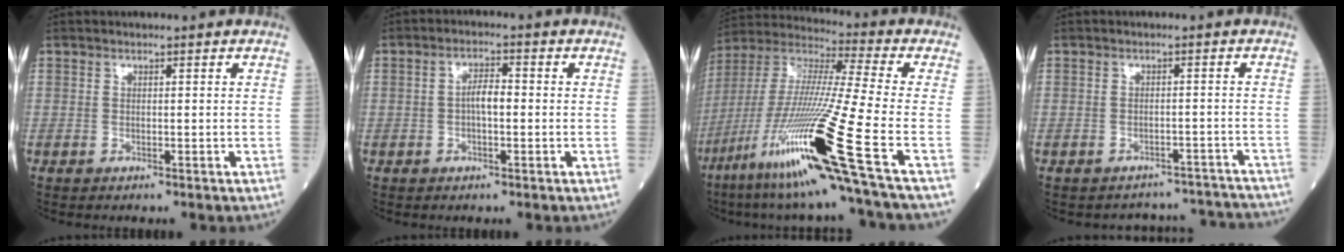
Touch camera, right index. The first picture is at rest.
{"total": 3.3, "force": [-0.3, 1.1, 3.1], "torque": [-0.056, 0.011, -0.006]}
{"total": 23.7, "force": [-10.8, -1.4, 21.1], "torque": [-0.430, -0.050, -0.209]}
{"total": 8.5, "force": [-8.3, 1.9, -0.9], "torque": [0.020, 0.034, -0.084]}